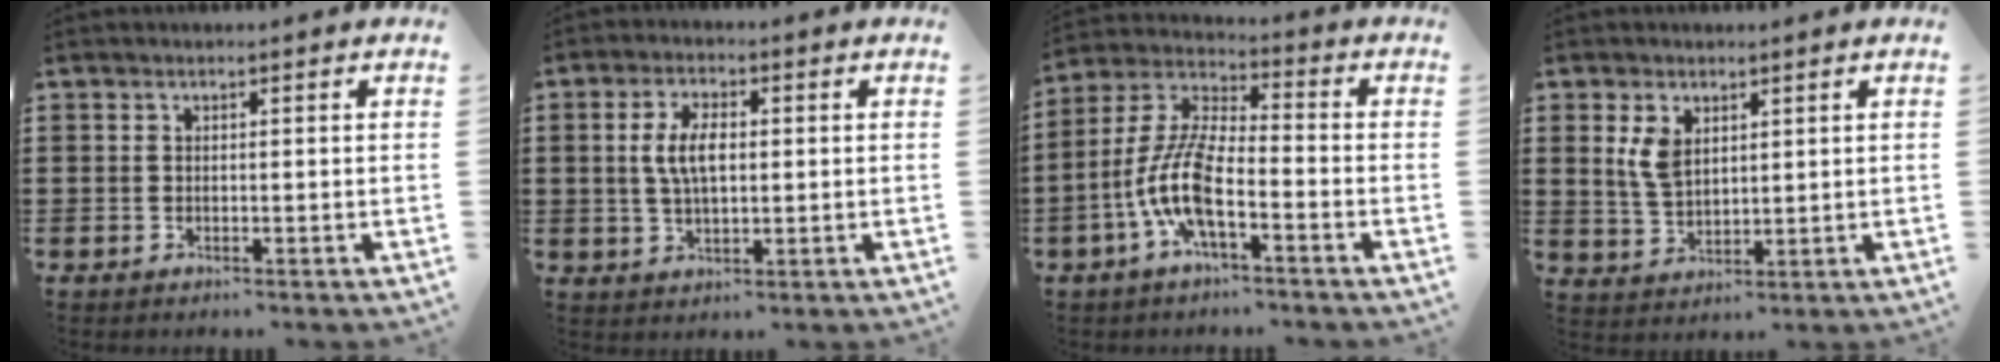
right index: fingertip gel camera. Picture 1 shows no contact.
{"total": 5.9, "force": [0.5, 2.7, 5.2], "torque": [-0.112, 0.008, 0.005]}
{"total": 9.7, "force": [-4.0, 2.9, 8.3], "torque": [-0.202, -0.010, -0.083]}
{"total": 4.4, "force": [1.9, 2.7, 2.9], "torque": [-0.073, 0.006, 0.032]}